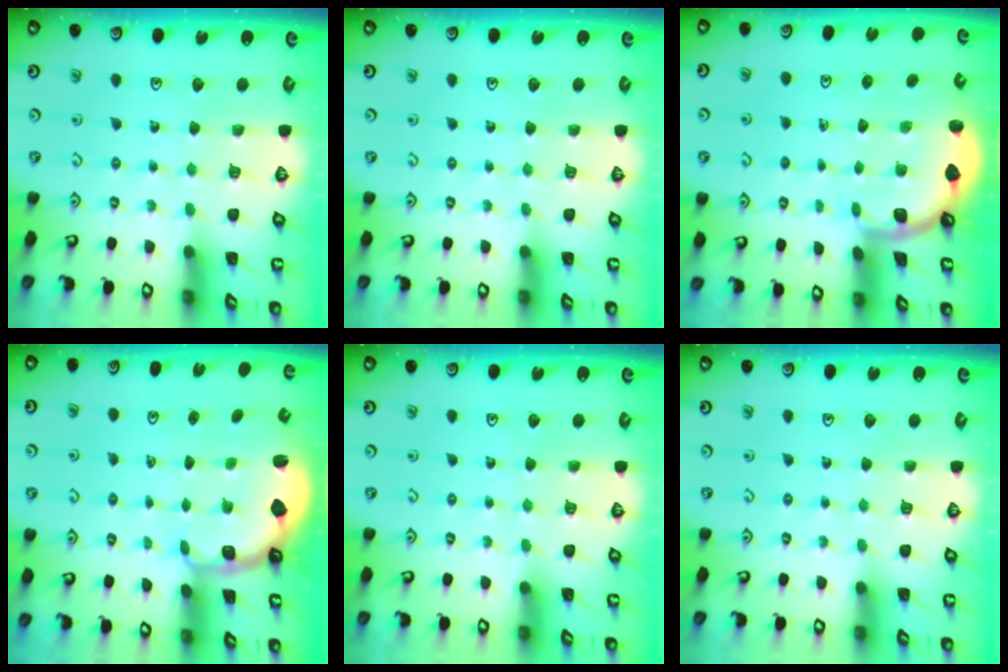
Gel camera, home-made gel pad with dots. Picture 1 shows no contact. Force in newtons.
{"total": 0.0}
{"total": 1.8, "press": 1.8, "slide": 0.2}
{"total": 2.1, "press": 1.3, "slide": 1.6}
{"total": 0.0}
{"total": 0.0}